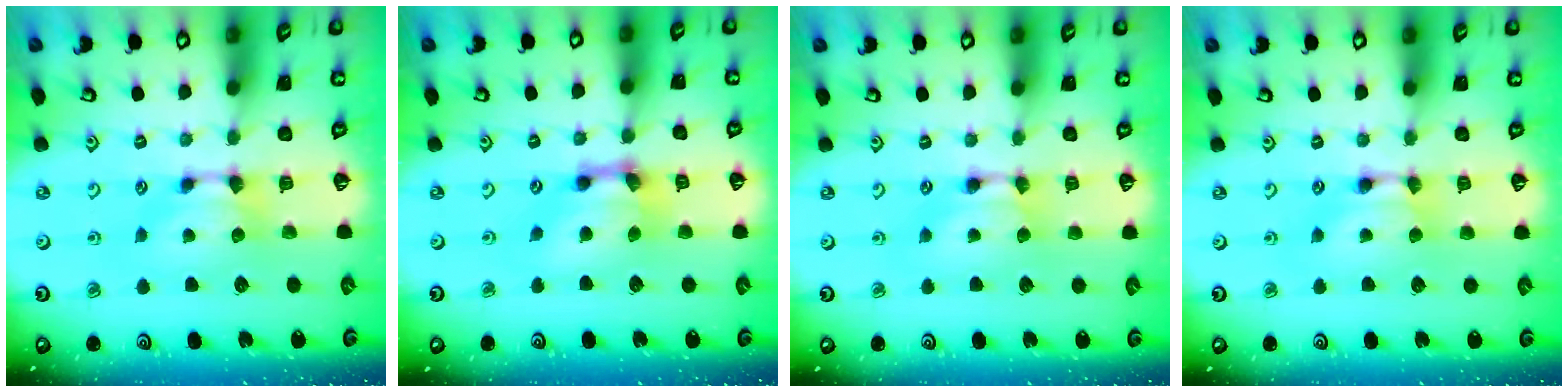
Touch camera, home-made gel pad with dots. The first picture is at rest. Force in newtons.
{"total": 5.5, "press": 4.5, "slide": 3.1}
{"total": 1.7, "press": 1.7, "slide": 0.2}
{"total": 1.6, "press": 1.6, "slide": 0.2}